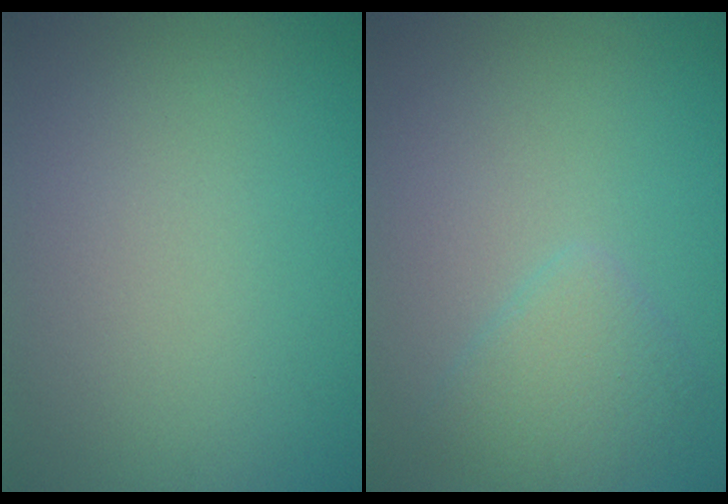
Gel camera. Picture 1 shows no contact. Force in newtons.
{"total": 2.5, "press": 2.5, "slide": 0.2}